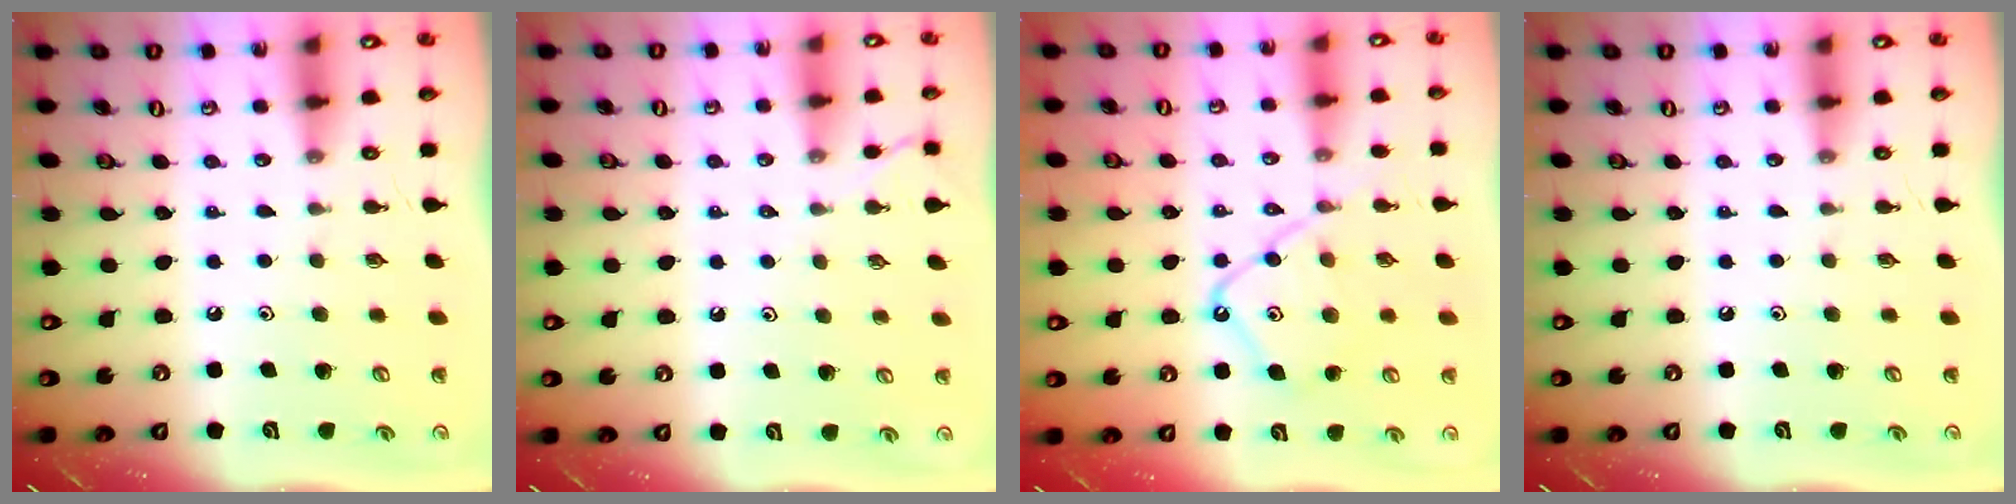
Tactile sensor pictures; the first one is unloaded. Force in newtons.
{"total": 2.4, "press": 2.4, "slide": 0.5}
{"total": 12.9, "press": 12.8, "slide": 1.1}
{"total": 0.0}